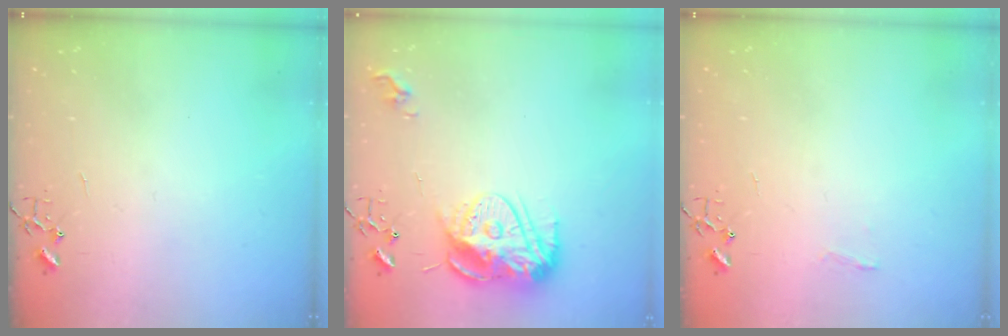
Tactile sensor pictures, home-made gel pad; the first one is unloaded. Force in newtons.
{"total": 14.8, "press": 14.7, "slide": 1.4}
{"total": 4.8, "press": 4.8, "slide": 0.6}